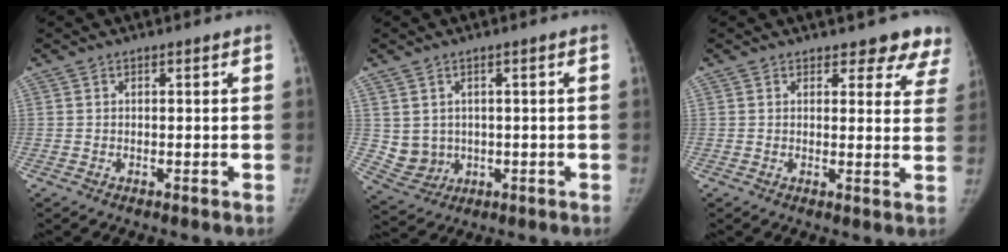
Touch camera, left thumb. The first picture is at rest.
{"total": 5.3, "force": [0.6, 4.9, 2.0], "torque": [-0.022, -0.007, 0.030]}
{"total": 7.8, "force": [6.9, 3.3, 1.6], "torque": [0.032, -0.033, 0.052]}